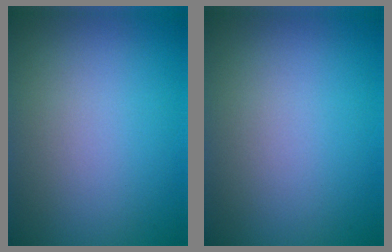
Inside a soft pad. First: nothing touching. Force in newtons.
{"total": 0.0}